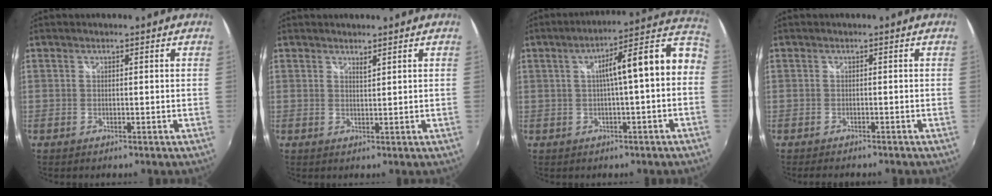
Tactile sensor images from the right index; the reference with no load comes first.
{"total": 1.1, "force": [1.0, -0.4, 0.3], "torque": [-0.005, -0.002, 0.017]}
{"total": 12.2, "force": [-0.3, 1.5, 12.1], "torque": [-0.151, 0.049, 0.007]}
{"total": 3.9, "force": [-3.4, 0.7, 1.6], "torque": [-0.034, -0.016, -0.050]}